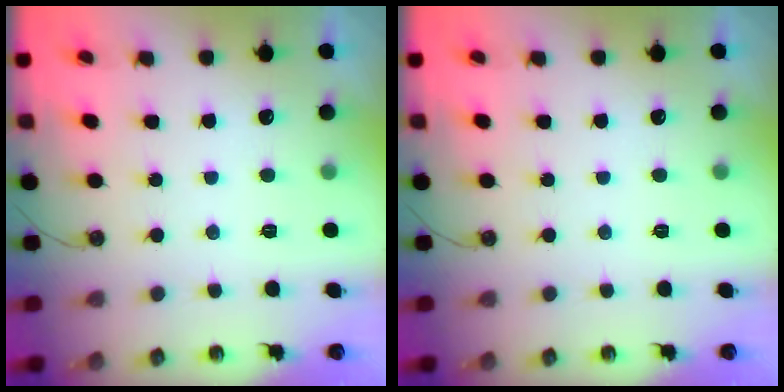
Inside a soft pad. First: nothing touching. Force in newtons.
{"total": 0.0}